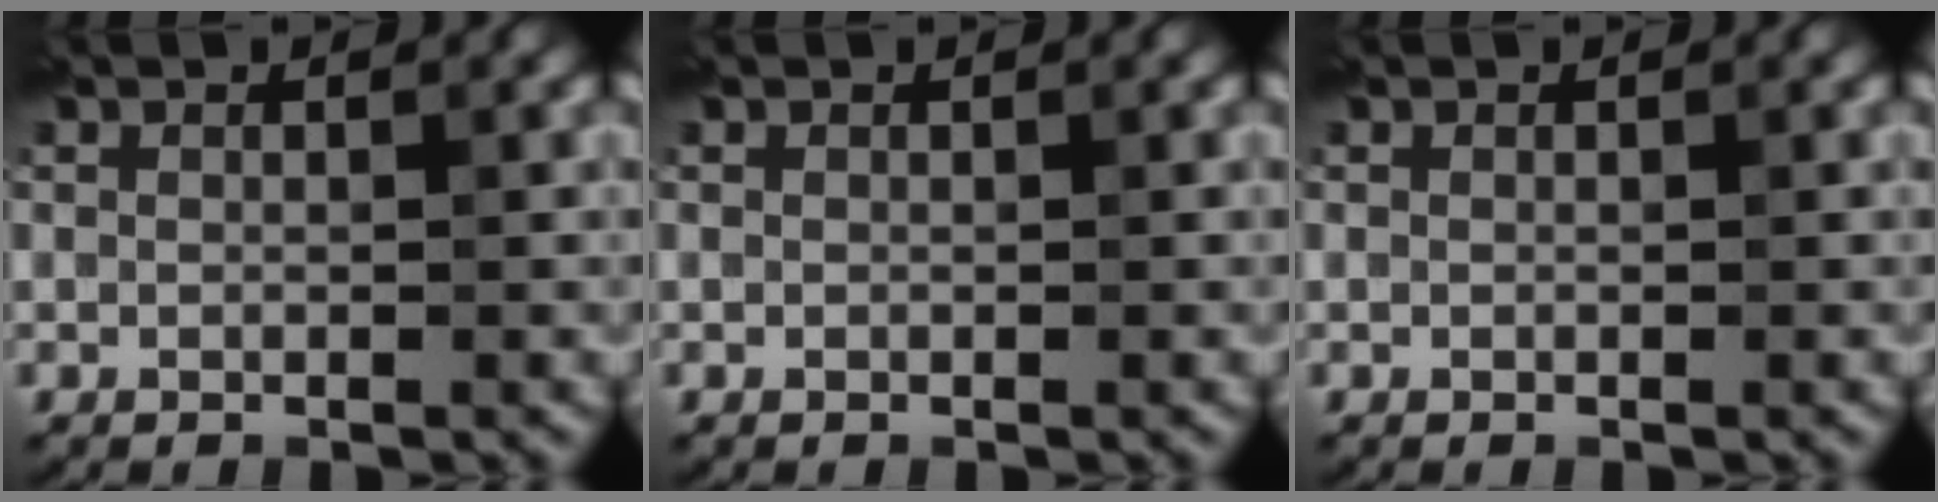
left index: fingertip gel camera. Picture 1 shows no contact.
{"total": 0.0}
{"total": 0.0}